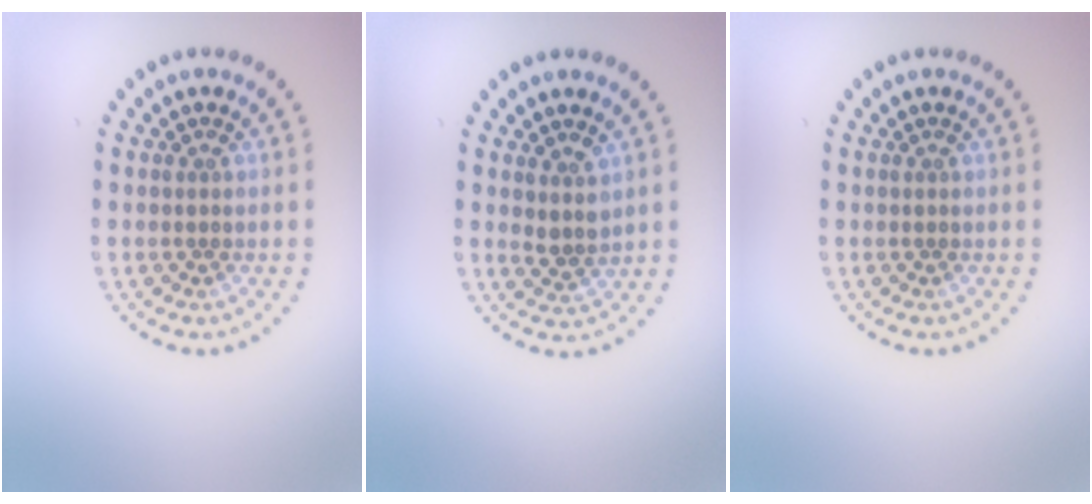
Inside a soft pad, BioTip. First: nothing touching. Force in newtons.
{"total": 1.9, "press": 1.6, "slide": 0.9}
{"total": 0.0}